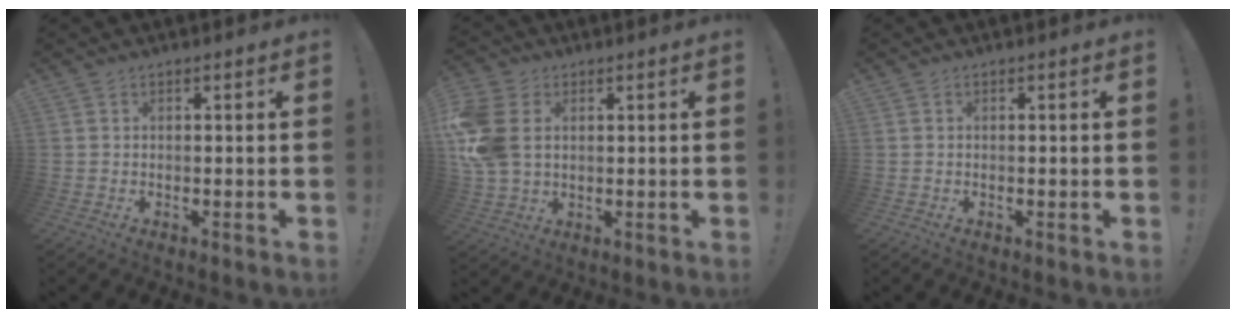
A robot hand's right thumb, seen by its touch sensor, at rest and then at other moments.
{"total": 13.4, "force": [2.1, 9.9, 8.7], "torque": [-0.188, -0.002, 0.041]}
{"total": 0.0}